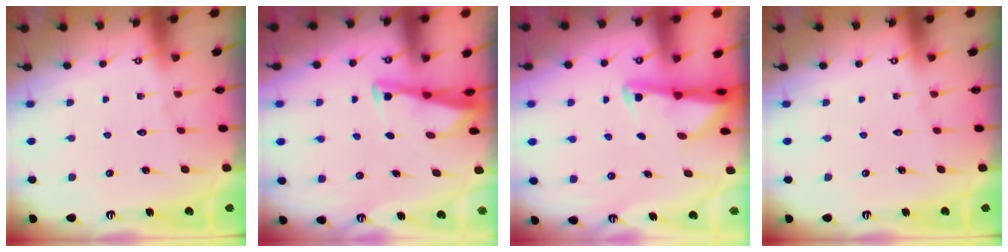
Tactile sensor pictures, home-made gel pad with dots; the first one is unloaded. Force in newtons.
{"total": 3.0, "press": 2.9, "slide": 0.3}
{"total": 2.4, "press": 2.3, "slide": 0.5}
{"total": 0.0}